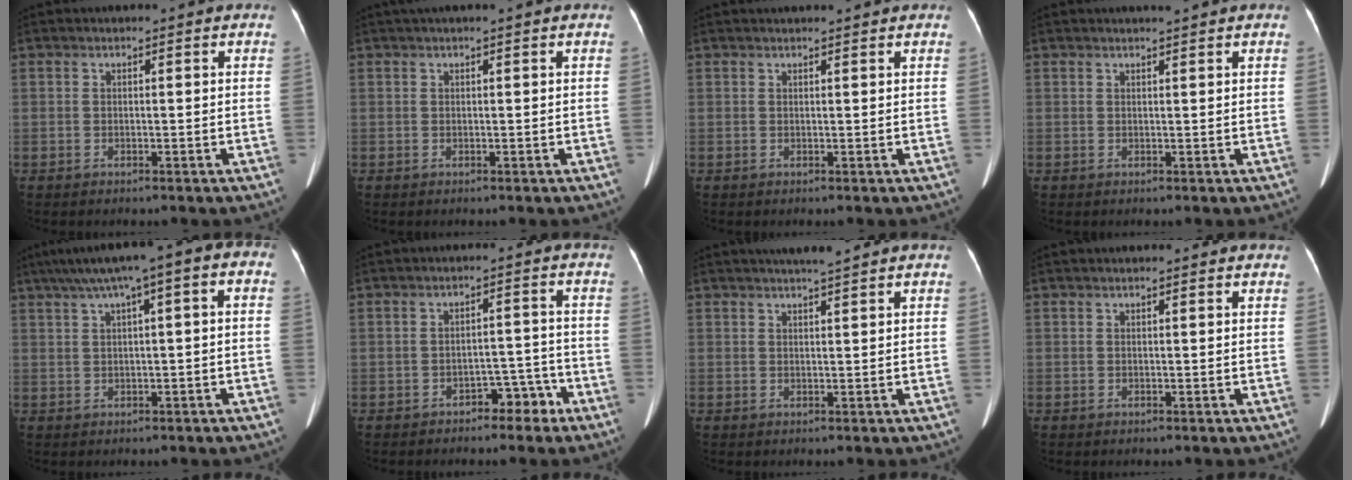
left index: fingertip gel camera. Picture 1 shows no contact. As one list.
[{"total": 1.7, "force": [1.3, 0.0, 1.1], "torque": [-0.009, 0.034, 0.022]}, {"total": 3.0, "force": [2.9, 0.1, 0.8], "torque": [-0.008, 0.021, 0.037]}, {"total": 1.6, "force": [1.4, -0.2, 0.7], "torque": [-0.010, 0.005, 0.025]}, {"total": 9.7, "force": [3.6, 1.8, 8.8], "torque": [-0.142, 0.049, 0.049]}, {"total": 3.9, "force": [-3.0, 1.9, 1.6], "torque": [-0.016, 0.013, -0.040]}, {"total": 3.6, "force": [3.0, -0.4, 1.9], "torque": [-0.025, 0.010, 0.047]}, {"total": 2.2, "force": [1.9, 0.3, 1.2], "torque": [-0.013, 0.021, 0.022]}]